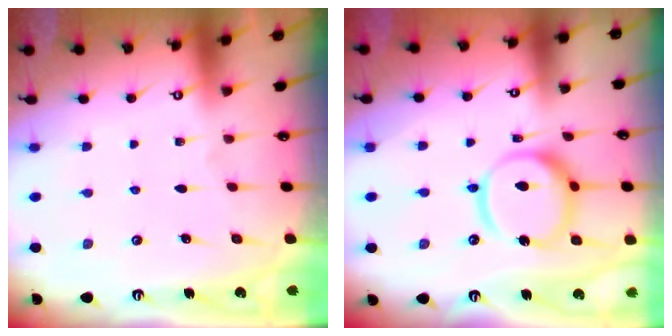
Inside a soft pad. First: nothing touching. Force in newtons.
{"total": 16.9, "press": 16.8, "slide": 2.2}